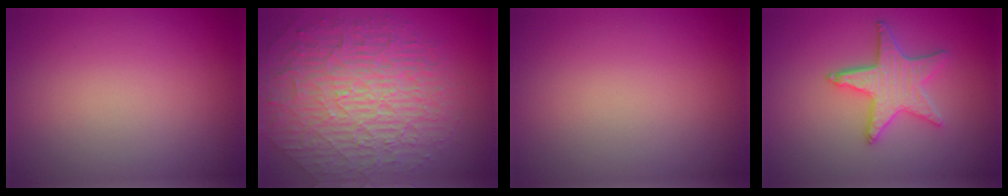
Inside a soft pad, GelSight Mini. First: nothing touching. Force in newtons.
{"total": 10.2, "press": 6.7, "slide": 7.6}
{"total": 0.0}
{"total": 4.2, "press": 3.8, "slide": 1.7}